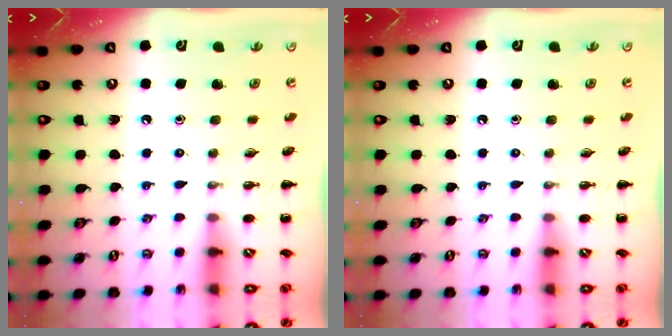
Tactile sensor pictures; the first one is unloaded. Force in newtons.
{"total": 0.0}